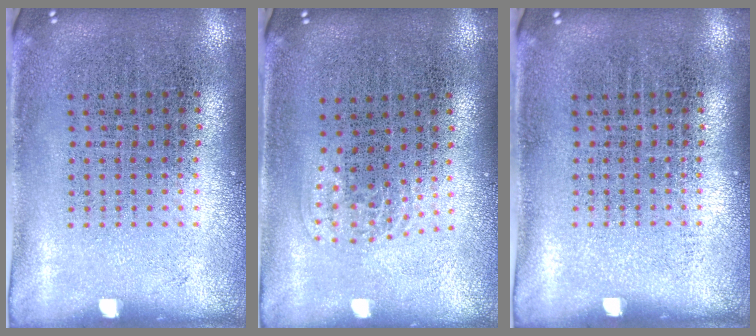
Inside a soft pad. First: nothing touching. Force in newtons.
{"total": 1.0, "press": 0.7, "slide": 0.8}
{"total": 0.0}